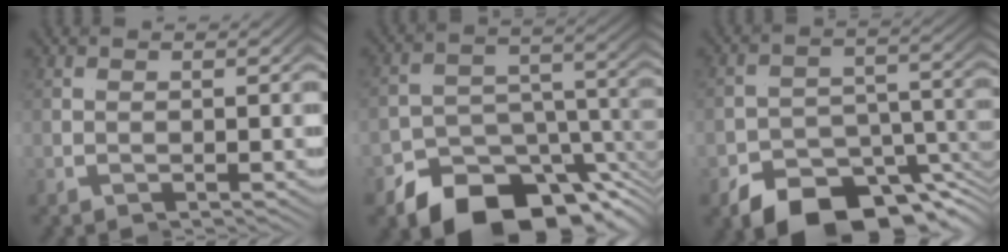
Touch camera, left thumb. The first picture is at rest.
{"total": 8.3, "force": [-6.7, 2.7, 4.2], "torque": [-0.049, 0.002, -0.112]}
{"total": 7.8, "force": [-6.0, 3.4, 3.7], "torque": [-0.054, -0.018, -0.094]}